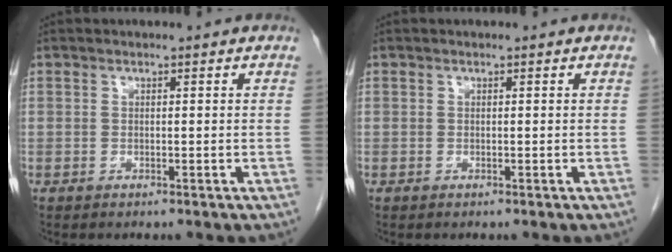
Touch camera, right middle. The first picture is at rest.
{"total": 0.0}